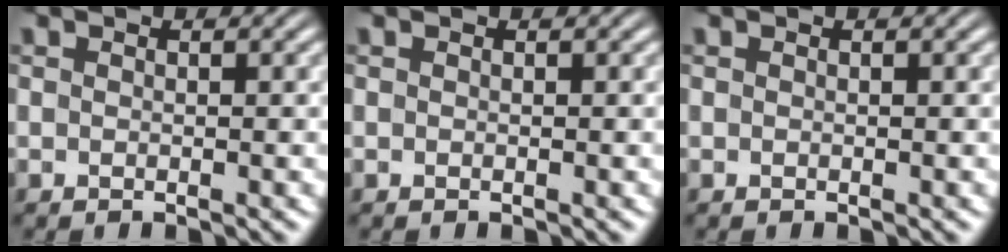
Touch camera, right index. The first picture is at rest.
{"total": 0.0}
{"total": 0.0}